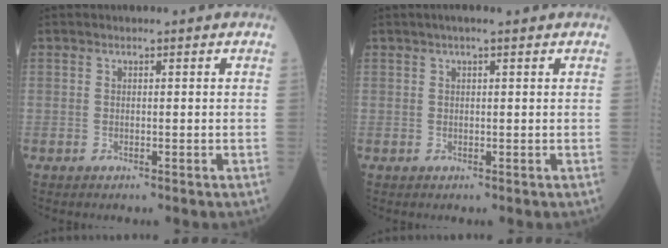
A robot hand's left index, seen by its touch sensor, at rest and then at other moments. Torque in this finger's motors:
{"motor_torque": [0.16, -0.18, 0.06, 0.00]}